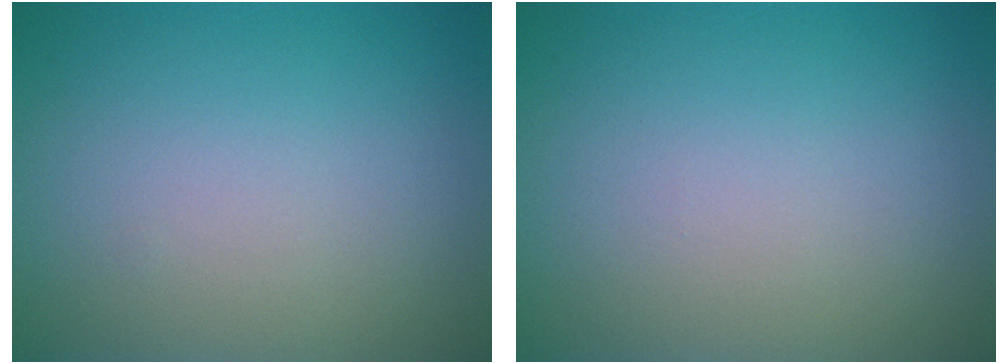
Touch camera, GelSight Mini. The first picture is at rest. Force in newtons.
{"total": 0.0}